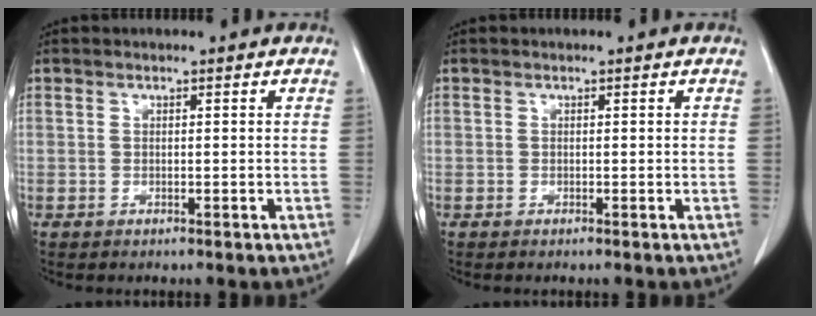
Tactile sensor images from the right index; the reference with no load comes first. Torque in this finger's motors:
{"motor_torque": [-0.02, 0.09, -0.02, -0.01]}